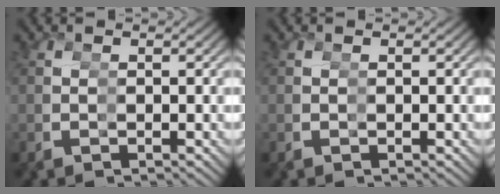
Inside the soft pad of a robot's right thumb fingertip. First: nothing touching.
{"total": 0.0}